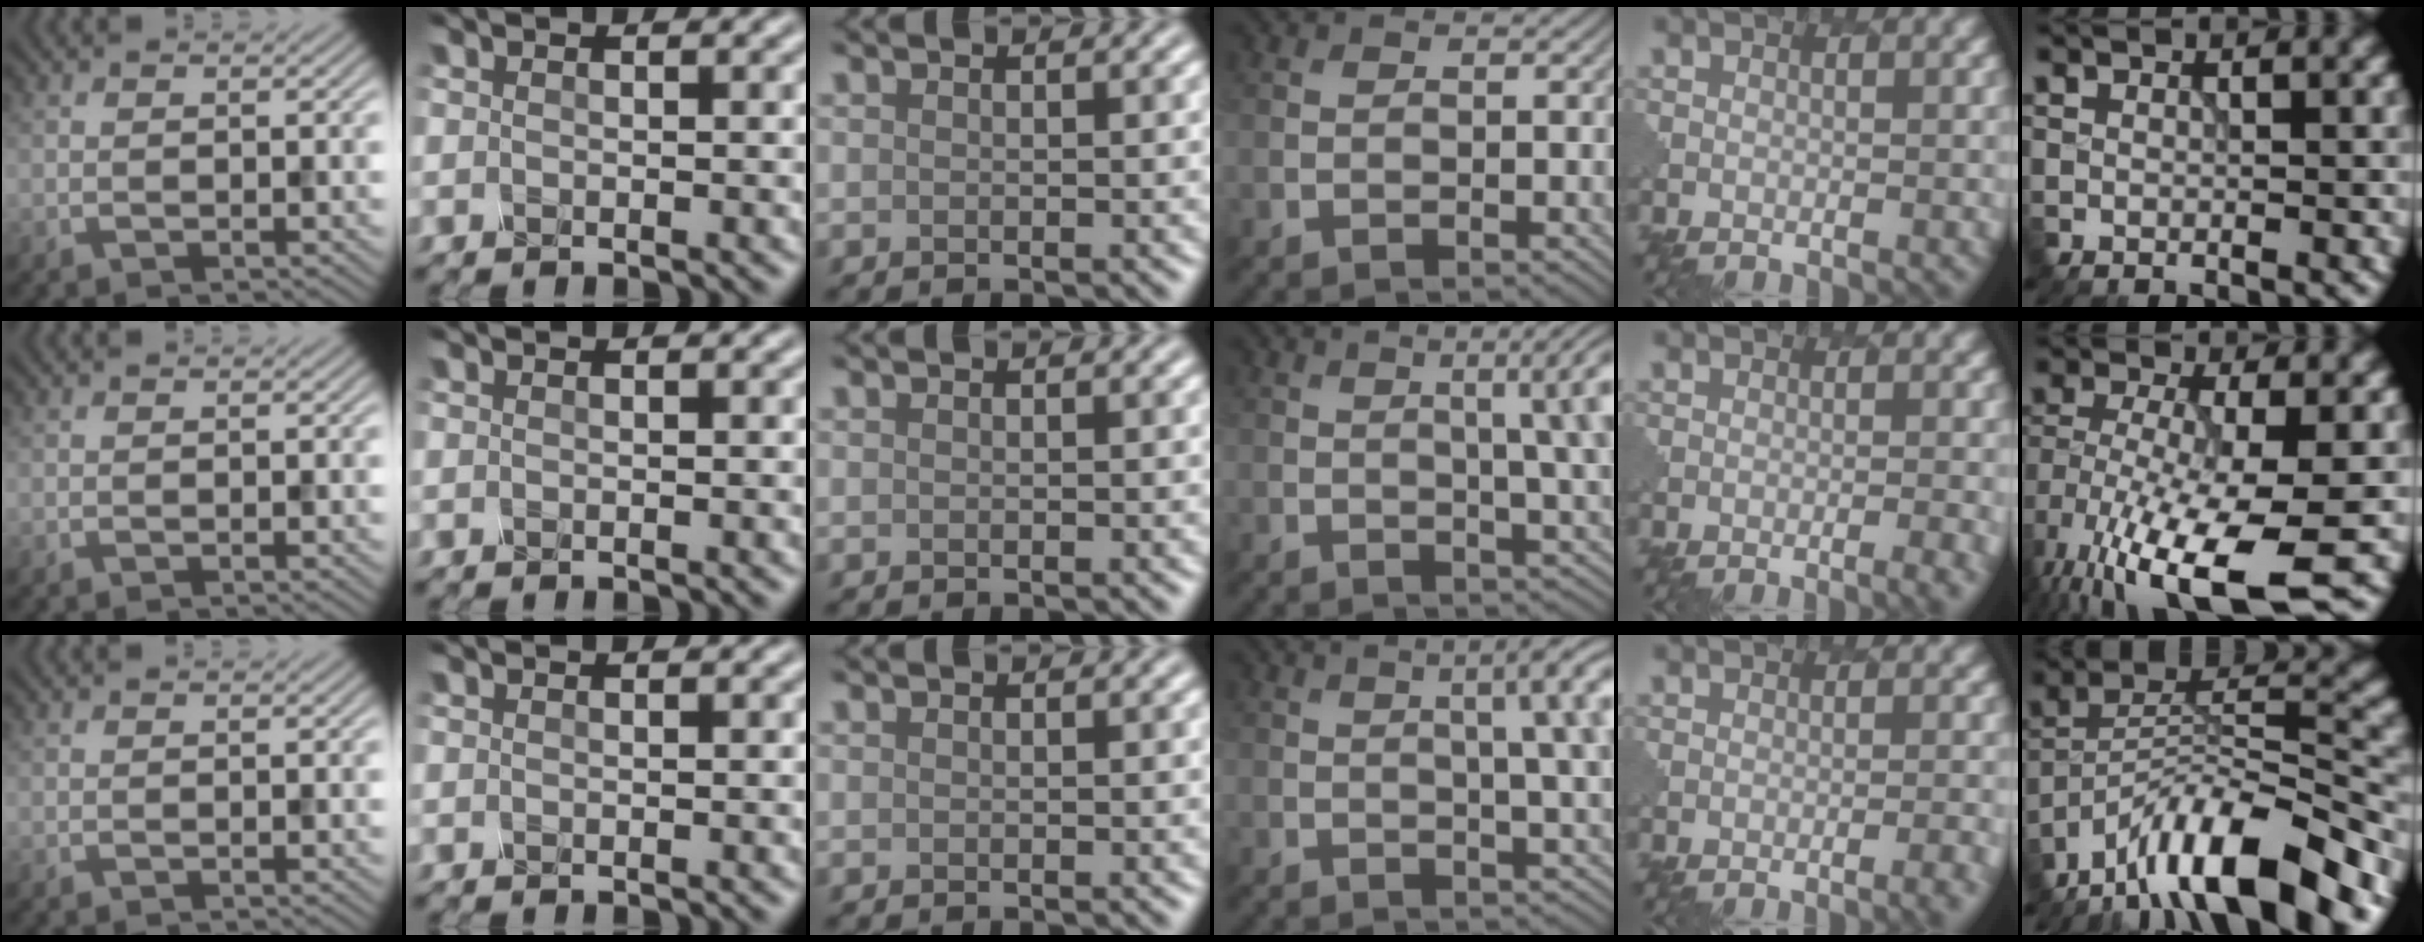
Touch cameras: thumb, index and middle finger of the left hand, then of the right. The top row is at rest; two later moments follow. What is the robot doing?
{"motion": "pour", "object": "mug"}